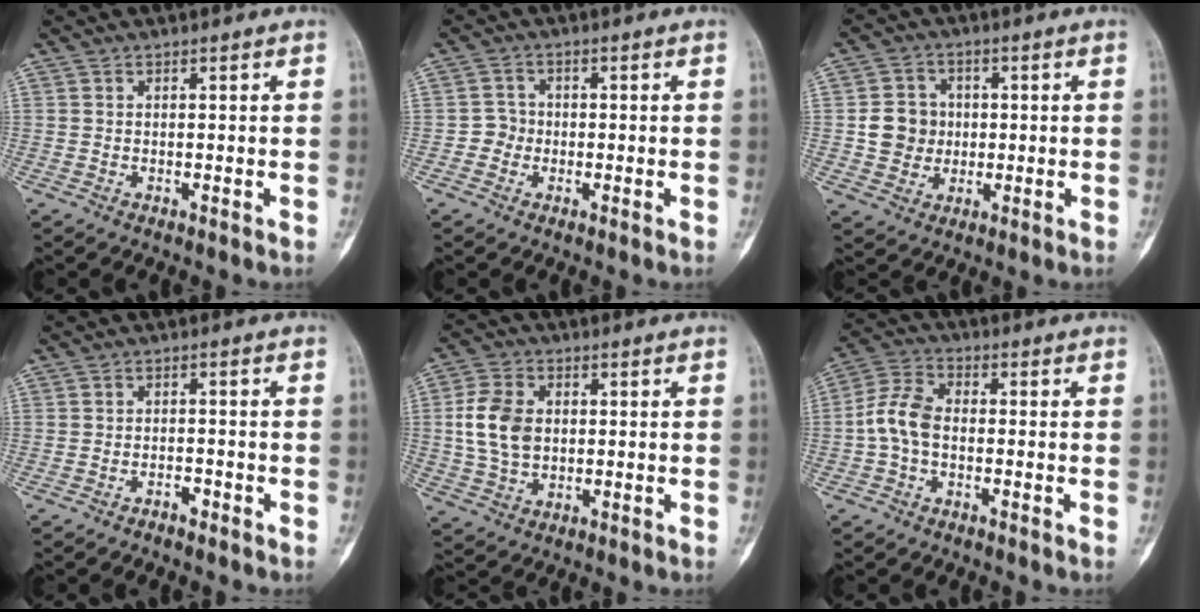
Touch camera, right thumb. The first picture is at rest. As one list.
[{"total": 2.7, "force": [-0.8, 2.6, 0.4], "torque": [0.009, 0.011, -0.024]}, {"total": 7.3, "force": [0.0, 6.8, 2.7], "torque": [-0.017, 0.006, -0.002]}, {"total": 1.7, "force": [-1.4, 0.5, 0.7], "torque": [-0.014, 0.013, -0.025]}, {"total": 9.5, "force": [0.6, 6.8, 6.6], "torque": [-0.123, 0.006, 0.014]}, {"total": 7.3, "force": [-1.2, 4.6, 5.5], "torque": [-0.111, 0.022, -0.036]}]